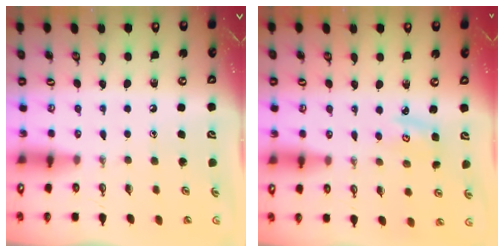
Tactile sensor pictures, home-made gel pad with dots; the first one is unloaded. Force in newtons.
{"total": 2.9, "press": 2.9, "slide": 0.3}